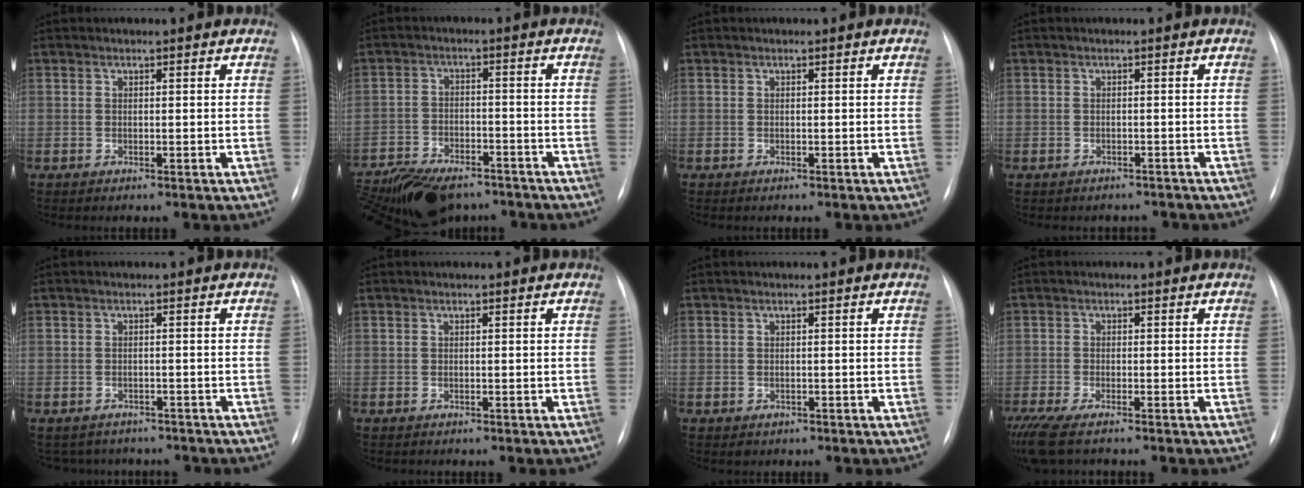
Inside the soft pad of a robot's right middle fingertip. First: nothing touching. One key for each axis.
{"total": 16.8, "fx": -13.3, "fy": 6.8, "fz": 7.9, "tx": -0.174, "ty": -0.018, "tz": -0.202}
{"total": 0.0}
{"total": 3.1, "fx": -2.6, "fy": 1.6, "fz": -0.1, "tx": 0.000, "ty": 0.013, "tz": -0.034}
{"total": 6.8, "fx": -6.0, "fy": 3.1, "fz": 1.0, "tx": -0.011, "ty": 0.009, "tz": -0.067}
{"total": 0.0}
{"total": 0.7, "fx": -0.3, "fy": 0.6, "fz": 0.2, "tx": -0.005, "ty": 0.001, "tz": -0.001}
{"total": 7.1, "fx": -5.4, "fy": 1.4, "fz": 4.4, "tx": -0.086, "ty": -0.016, "tz": -0.094}